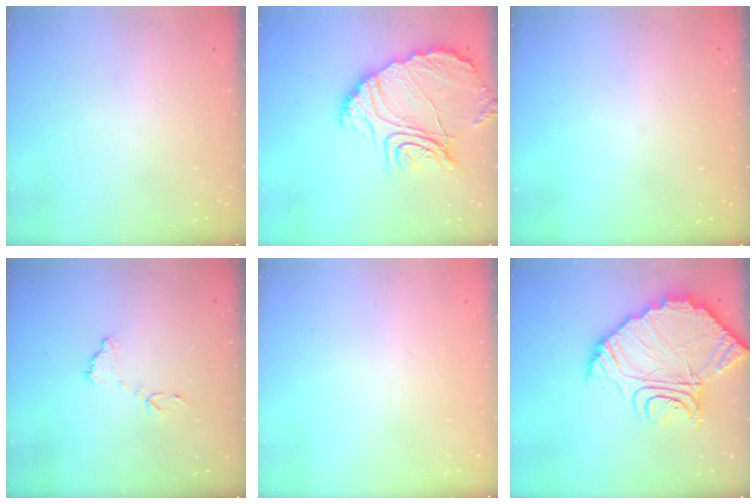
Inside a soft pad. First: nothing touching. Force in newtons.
{"total": 19.6, "press": 19.5, "slide": 2.0}
{"total": 2.9, "press": 2.8, "slide": 0.8}
{"total": 8.8, "press": 8.8, "slide": 0.6}
{"total": 0.0}
{"total": 21.3, "press": 21.2, "slide": 2.0}